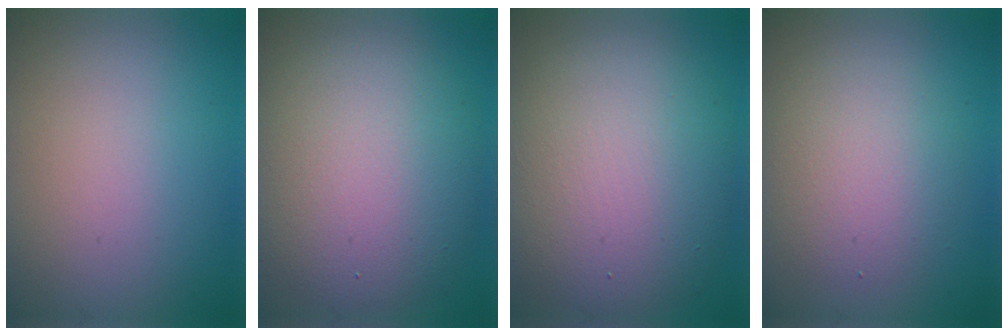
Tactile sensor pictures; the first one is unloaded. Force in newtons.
{"total": 9.6, "press": 9.6, "slide": 0.5}
{"total": 10.6, "press": 10.6, "slide": 0.5}
{"total": 4.2, "press": 4.2, "slide": 0.1}